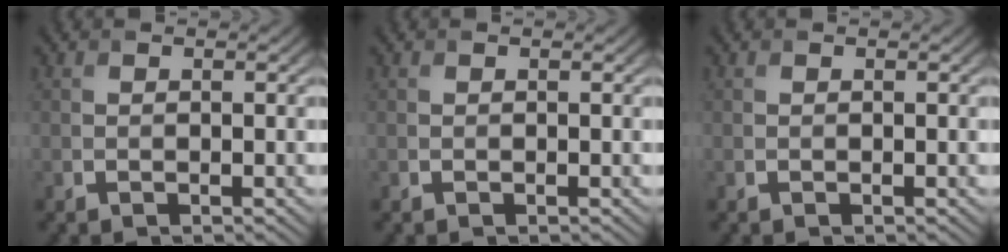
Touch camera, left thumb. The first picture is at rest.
{"total": 0.0}
{"total": 0.0}